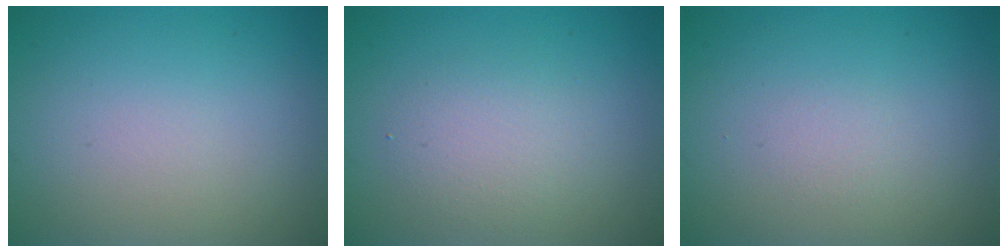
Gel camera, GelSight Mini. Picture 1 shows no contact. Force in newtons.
{"total": 2.4, "press": 2.4, "slide": 0.3}
{"total": 0.7, "press": 0.7, "slide": 0.1}